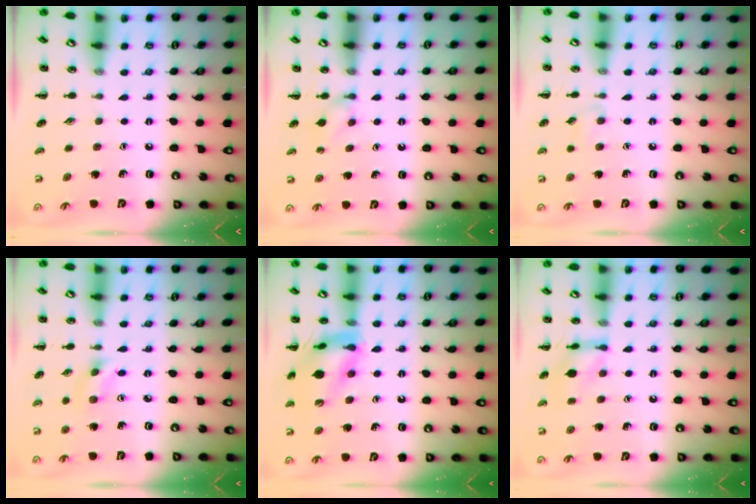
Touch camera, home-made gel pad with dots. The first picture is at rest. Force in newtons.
{"total": 3.3, "press": 3.0, "slide": 1.3}
{"total": 4.8, "press": 4.4, "slide": 1.7}
{"total": 2.7, "press": 2.6, "slide": 0.8}
{"total": 14.5, "press": 14.4, "slide": 1.7}
{"total": 9.0, "press": 8.9, "slide": 0.6}